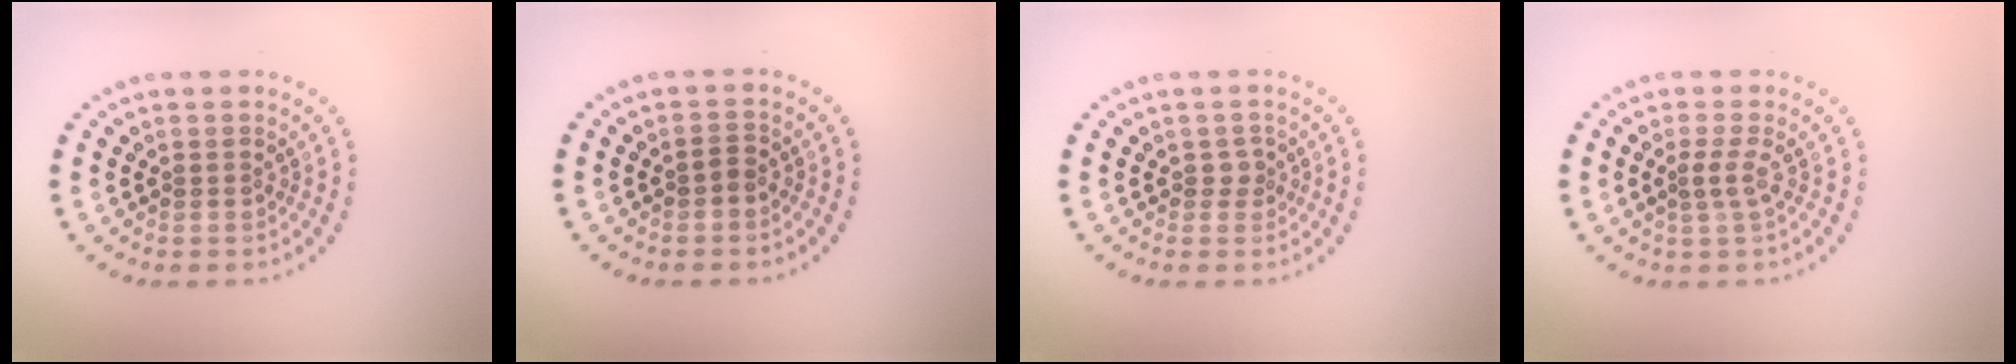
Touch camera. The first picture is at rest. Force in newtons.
{"total": 0.9, "press": 0.7, "slide": 0.5}
{"total": 0.9, "press": 0.7, "slide": 0.5}
{"total": 1.4, "press": 0.9, "slide": 1.1}